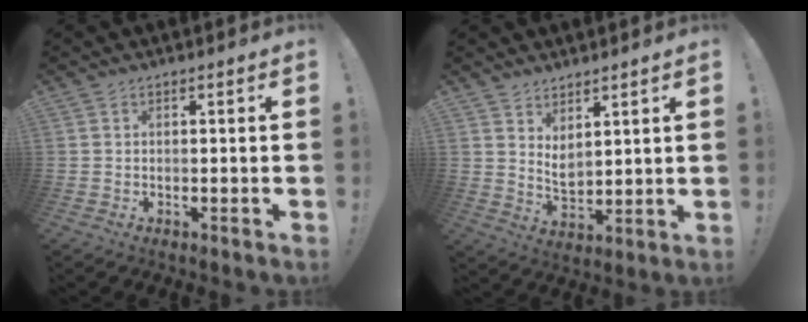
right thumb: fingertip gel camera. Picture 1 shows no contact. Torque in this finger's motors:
{"motor_torque": [0.06, 0.90, 0.10, 0.10, -0.02]}